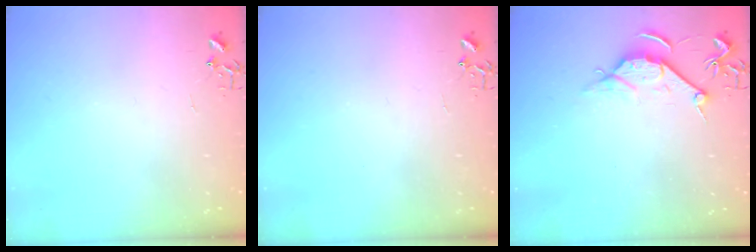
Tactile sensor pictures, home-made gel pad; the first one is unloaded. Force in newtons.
{"total": 0.0}
{"total": 8.4, "press": 8.3, "slide": 1.0}